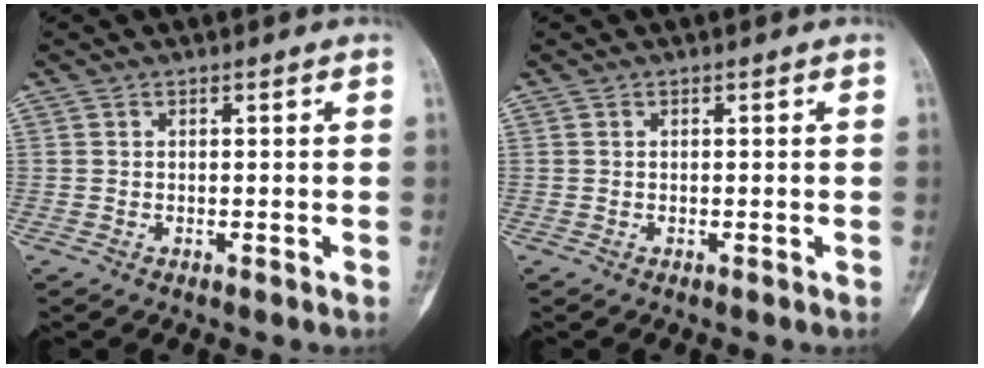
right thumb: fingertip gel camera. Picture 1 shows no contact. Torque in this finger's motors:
{"motor_torque": [0.23, 0.18, 0.05, -0.05, 0.02]}